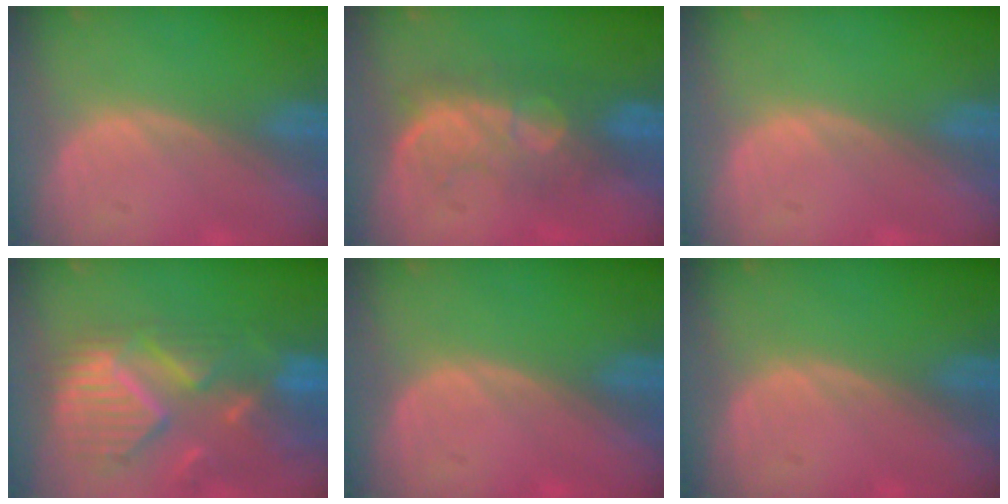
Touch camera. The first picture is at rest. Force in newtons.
{"total": 8.0, "press": 7.8, "slide": 1.9}
{"total": 0.0}
{"total": 11.9, "press": 10.4, "slide": 5.7}
{"total": 0.0}
{"total": 0.0}